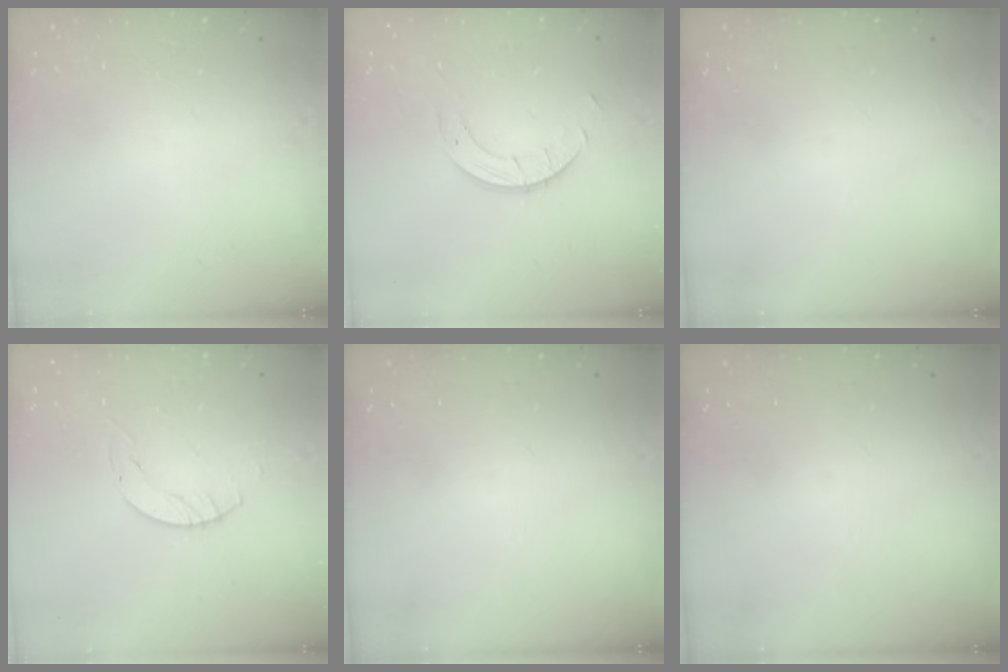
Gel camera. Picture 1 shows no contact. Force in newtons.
{"total": 4.9, "press": 4.9, "slide": 0.4}
{"total": 0.0}
{"total": 2.9, "press": 2.9, "slide": 0.4}
{"total": 0.0}
{"total": 0.0}